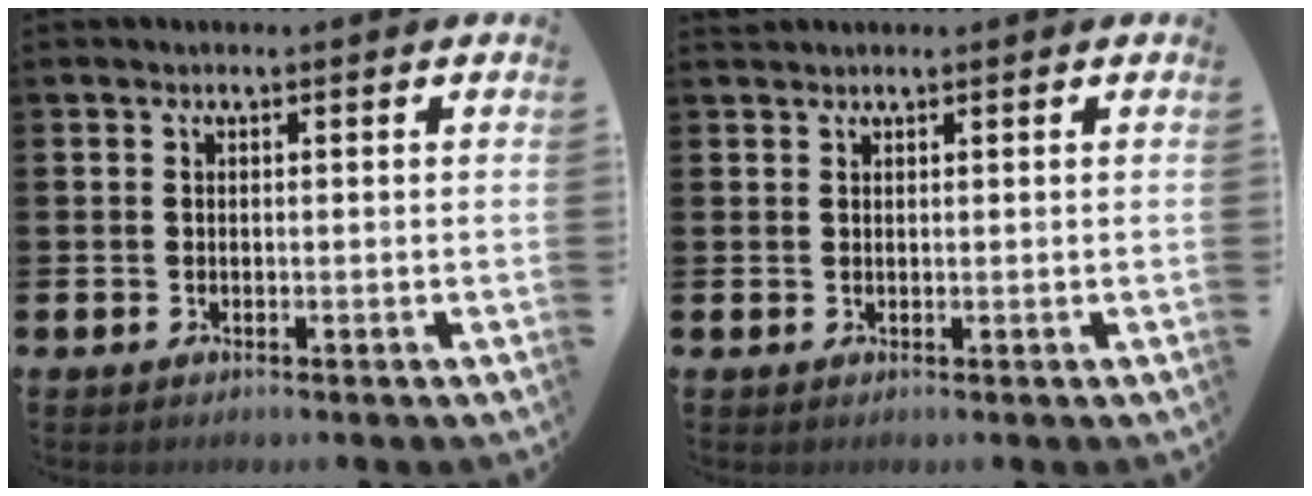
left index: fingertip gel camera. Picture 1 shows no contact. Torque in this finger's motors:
{"motor_torque": [-0.12, -2.02, -0.02, 0.00]}